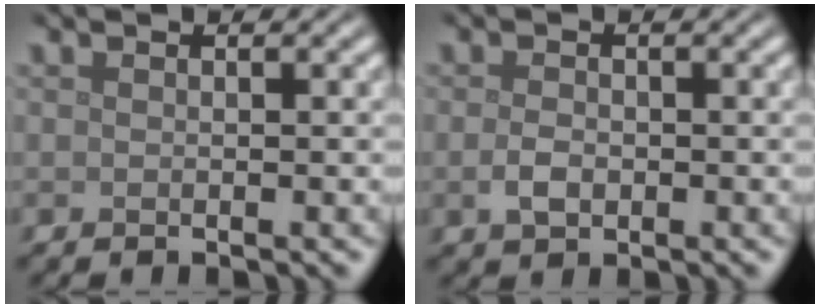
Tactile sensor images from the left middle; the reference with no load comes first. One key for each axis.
{"total": 1.6, "fx": -0.3, "fy": 1.1, "fz": 1.1, "tx": -0.025, "ty": -0.001, "tz": -0.008}